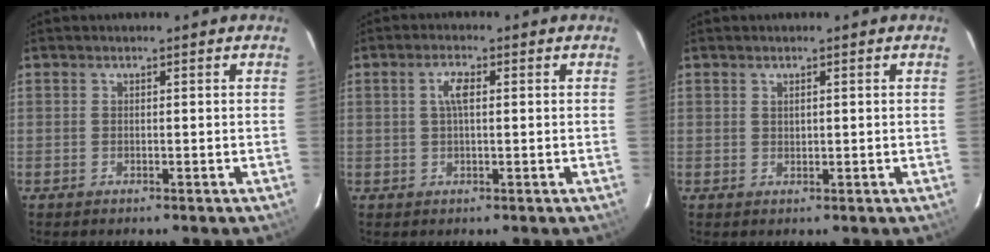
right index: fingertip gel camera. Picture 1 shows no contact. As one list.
[{"total": 2.9, "force": [0.6, 1.0, 2.7], "torque": [-0.055, 0.007, 0.012]}, {"total": 0.9, "force": [0.5, 0.4, 0.6], "torque": [-0.008, 0.003, 0.011]}]